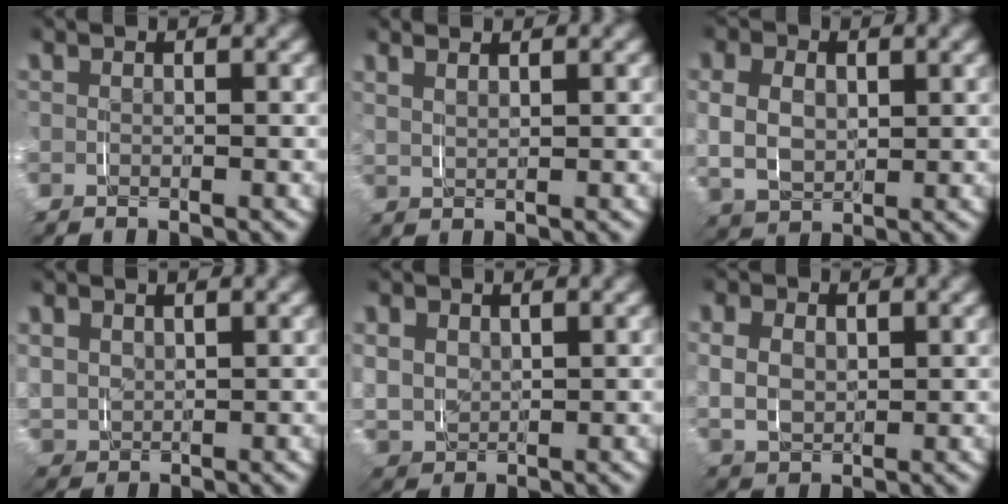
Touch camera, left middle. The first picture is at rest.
{"total": 2.3, "force": [1.9, 0.7, 1.1], "torque": [-0.017, 0.006, 0.034]}
{"total": 6.4, "force": [1.0, 5.2, 3.7], "torque": [-0.092, -0.008, 0.024]}
{"total": 3.1, "force": [1.5, 2.5, 1.3], "torque": [-0.050, -0.012, 0.039]}
{"total": 4.6, "force": [1.3, 3.9, 2.1], "torque": [-0.072, -0.016, 0.035]}
{"total": 4.9, "force": [1.0, 4.0, 2.7], "torque": [-0.071, -0.006, 0.022]}